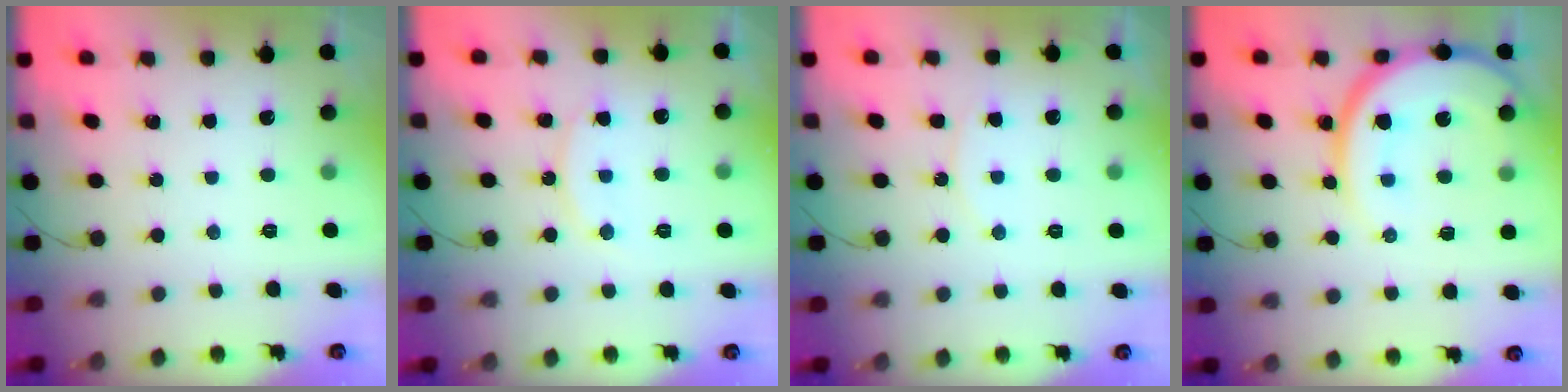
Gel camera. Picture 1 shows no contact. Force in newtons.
{"total": 10.2, "press": 10.1, "slide": 0.7}
{"total": 5.1, "press": 5.1, "slide": 0.6}
{"total": 15.3, "press": 15.2, "slide": 1.2}